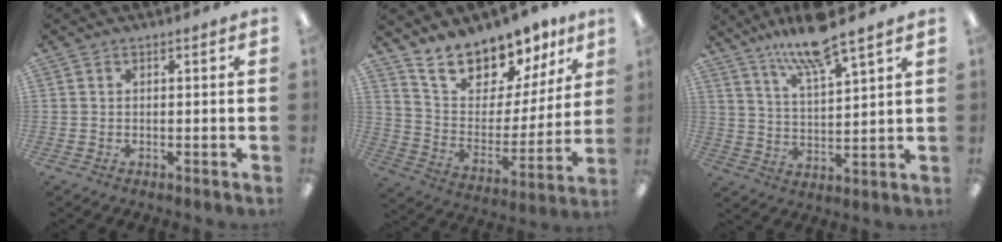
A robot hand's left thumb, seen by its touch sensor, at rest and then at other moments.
{"total": 15.5, "force": [13.8, 5.7, 3.9], "torque": [-0.083, -0.116, 0.250]}
{"total": 11.7, "force": [9.5, 1.9, 6.5], "torque": [-0.127, -0.044, 0.167]}